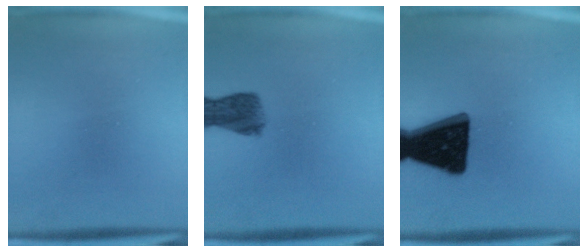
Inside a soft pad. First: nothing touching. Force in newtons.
{"total": 5.6}
{"total": 19.5}